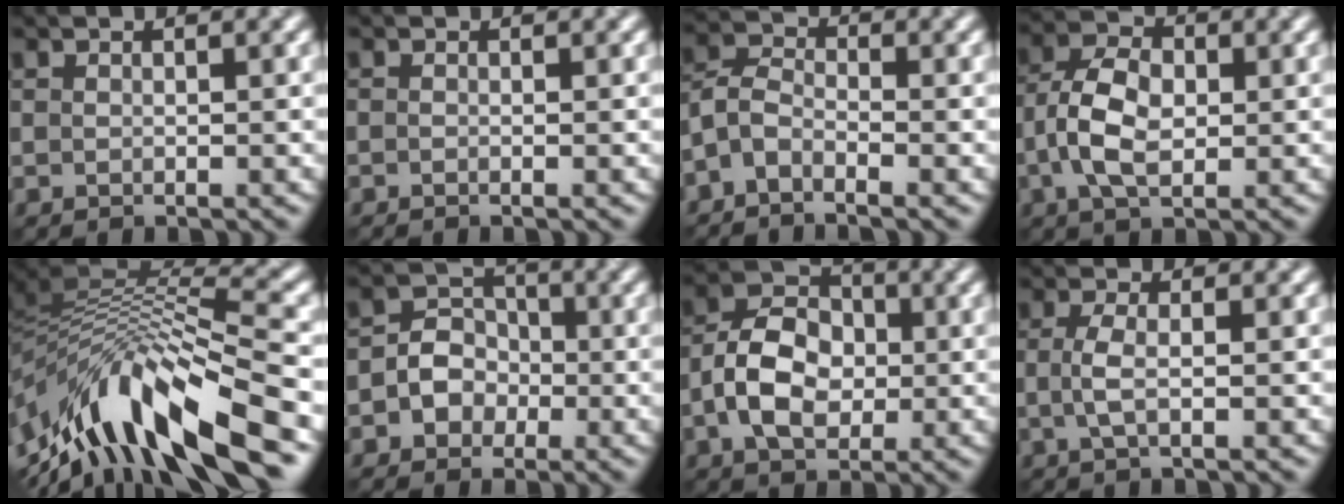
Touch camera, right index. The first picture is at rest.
{"total": 0.0}
{"total": 2.7, "force": [-1.7, 1.2, 1.7], "torque": [-0.037, 0.005, -0.049]}
{"total": 5.4, "force": [-0.7, 3.3, 4.2], "torque": [-0.087, -0.001, -0.018]}
{"total": 12.6, "force": [-5.8, 4.5, 10.2], "torque": [-0.199, 0.010, -0.100]}
{"total": 3.4, "force": [-1.1, 3.0, 1.4], "torque": [0.000, 0.001, -0.033]}
{"total": 6.1, "force": [-1.2, 4.2, 4.2], "torque": [-0.080, 0.005, -0.027]}
{"total": 2.1, "force": [-0.4, 0.6, 2.0], "torque": [-0.047, -0.004, -0.010]}